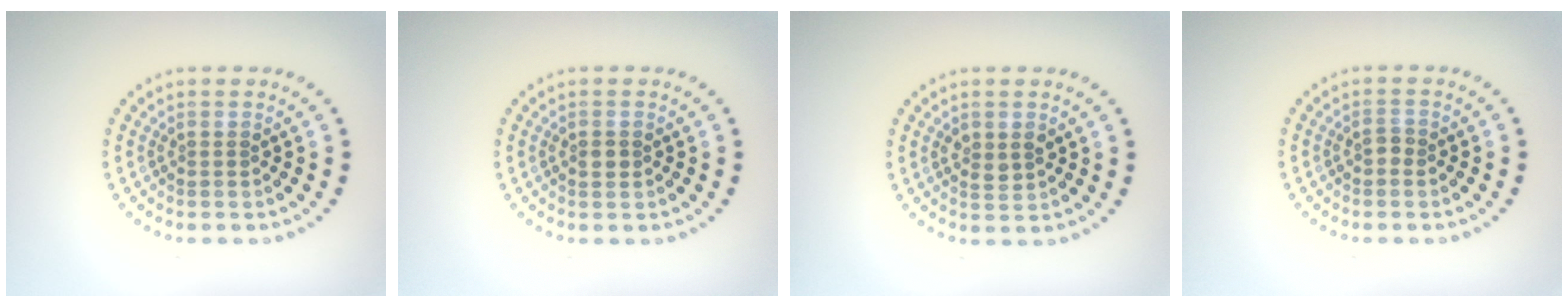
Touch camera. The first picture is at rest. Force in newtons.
{"total": 1.0, "press": 1.0, "slide": 0.0}
{"total": 1.7, "press": 1.7, "slide": 0.3}
{"total": 0.7, "press": 0.7, "slide": 0.1}